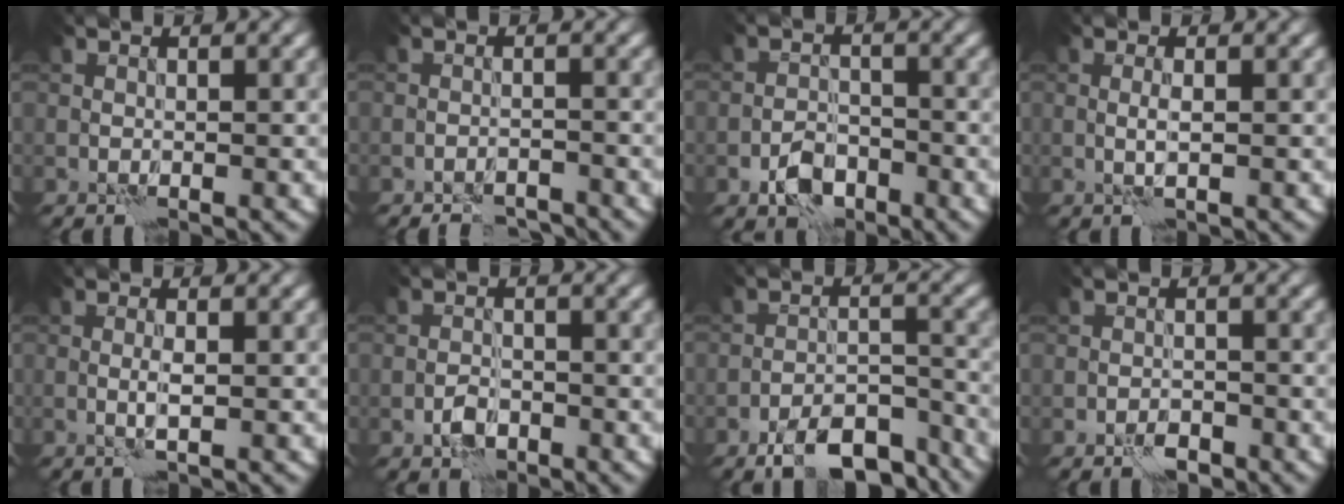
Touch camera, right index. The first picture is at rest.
{"total": 2.9, "force": [-2.6, 0.7, 0.8], "torque": [-0.011, 0.001, -0.041]}
{"total": 3.4, "force": [-2.1, 2.0, 1.7], "torque": [-0.026, 0.003, -0.042]}
{"total": 1.1, "force": [0.0, 0.0, 1.1], "torque": [-0.026, 0.001, -0.002]}
{"total": 1.2, "force": [0.1, 0.1, 1.2], "torque": [-0.025, 0.000, 0.001]}
{"total": 2.0, "force": [-1.1, 1.2, 1.1], "torque": [-0.019, 0.005, -0.023]}
{"total": 8.3, "force": [-6.2, 3.0, 4.7], "torque": [-0.065, 0.000, -0.102]}
{"total": 1.6, "force": [-1.2, 0.7, 0.8], "torque": [-0.011, 0.005, -0.021]}